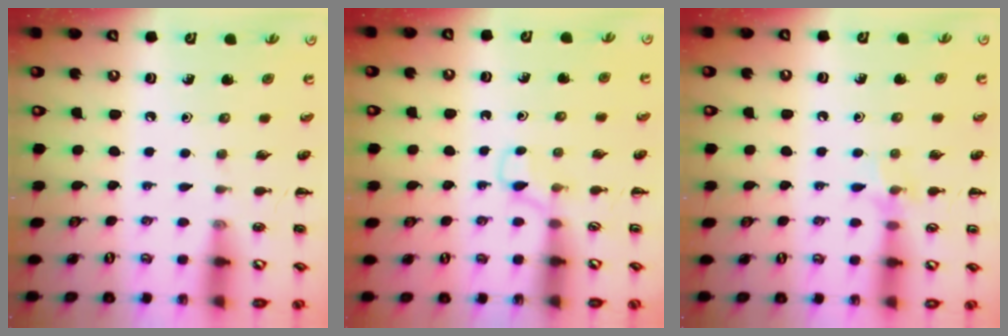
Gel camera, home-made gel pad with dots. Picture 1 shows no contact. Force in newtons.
{"total": 2.8, "press": 2.5, "slide": 1.1}
{"total": 6.3, "press": 6.1, "slide": 1.4}